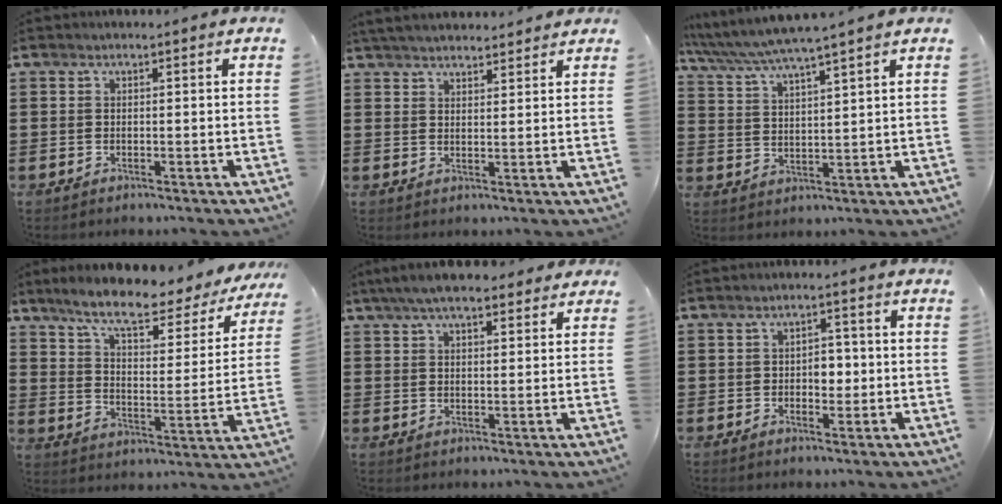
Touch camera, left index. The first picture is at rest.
{"total": 3.8, "force": [3.7, 0.4, 0.7], "torque": [-0.024, -0.004, 0.070]}
{"total": 4.9, "force": [4.4, -0.7, 2.0], "torque": [-0.056, -0.026, 0.073]}
{"total": 9.0, "force": [7.2, 1.3, 5.4], "torque": [-0.122, -0.038, 0.115]}
{"total": 6.4, "force": [5.2, 1.7, 3.4], "torque": [-0.078, 0.002, 0.095]}
{"total": 3.3, "force": [-0.2, 2.2, 2.5], "torque": [-0.035, 0.002, -0.011]}